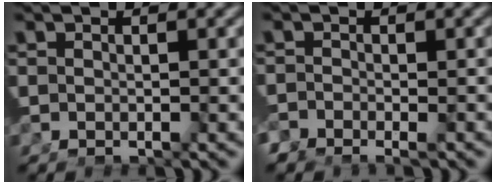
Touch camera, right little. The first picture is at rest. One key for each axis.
{"total": 2.7, "fx": -2.1, "fy": 1.4, "fz": 1.1, "tx": -0.016, "ty": -0.019, "tz": -0.031}